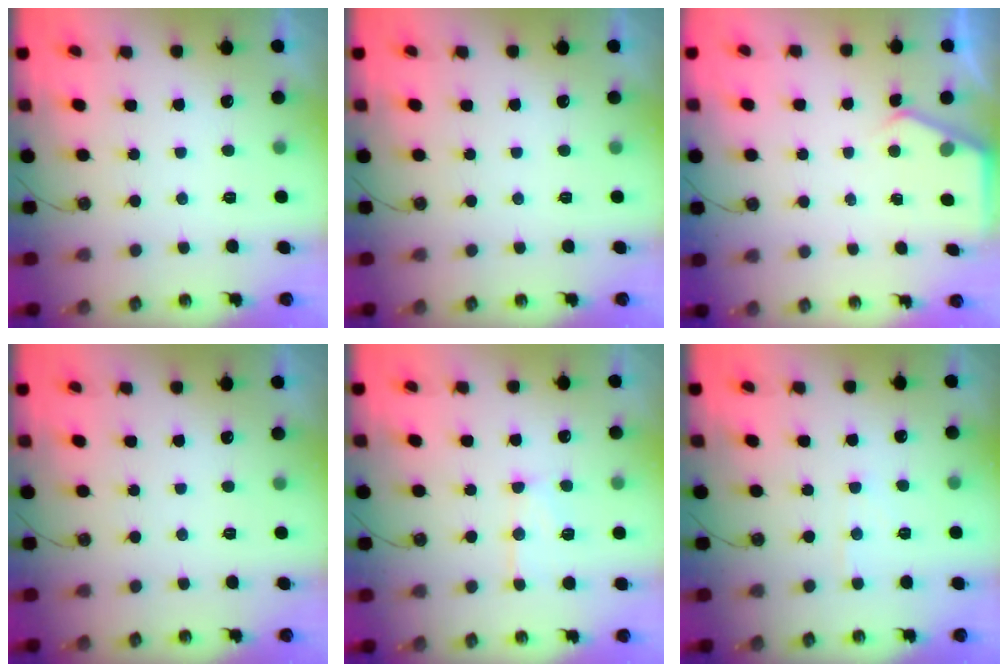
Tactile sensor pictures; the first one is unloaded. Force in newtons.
{"total": 0.0}
{"total": 2.2, "press": 2.2, "slide": 0.3}
{"total": 0.0}
{"total": 10.9, "press": 10.9, "slide": 0.9}
{"total": 4.5, "press": 4.4, "slide": 0.7}